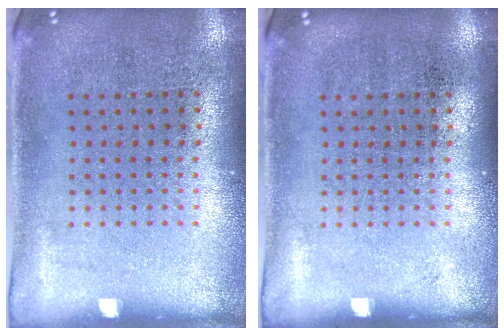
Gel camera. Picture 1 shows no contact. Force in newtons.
{"total": 0.0}